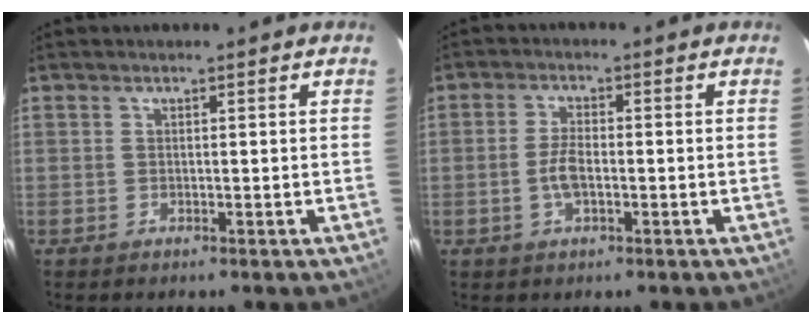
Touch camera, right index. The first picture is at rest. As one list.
[{"total": 4.0, "force": [-1.1, 1.8, 3.4], "torque": [-0.072, 0.002, -0.020]}]